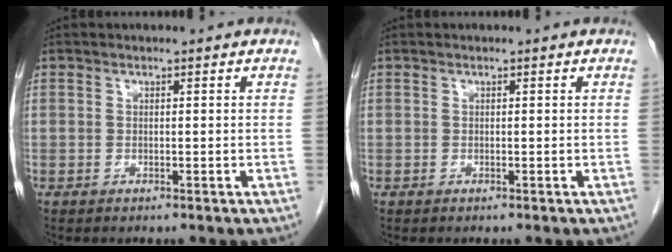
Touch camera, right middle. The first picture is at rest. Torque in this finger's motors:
{"motor_torque": [0.28, -0.10, 0.06, 0.01]}